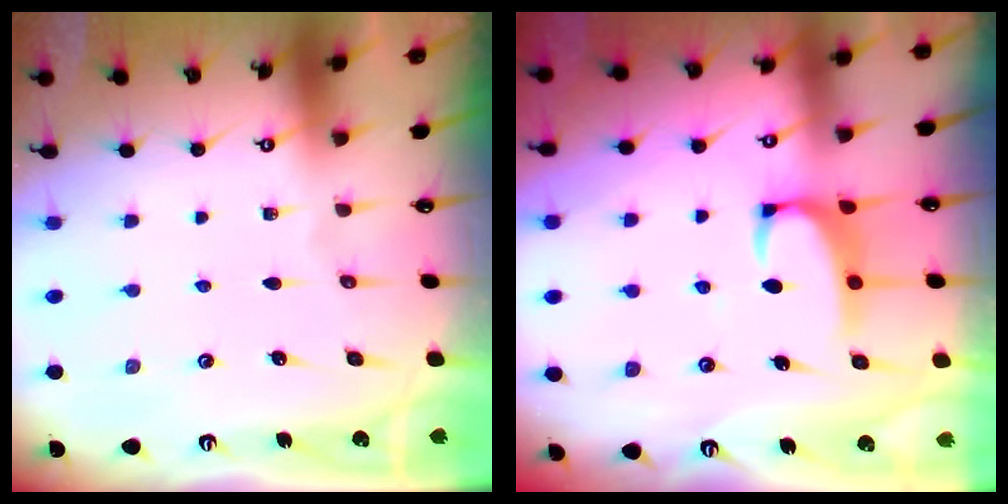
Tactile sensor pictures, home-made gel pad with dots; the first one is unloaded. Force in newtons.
{"total": 2.5, "press": 2.4, "slide": 0.7}